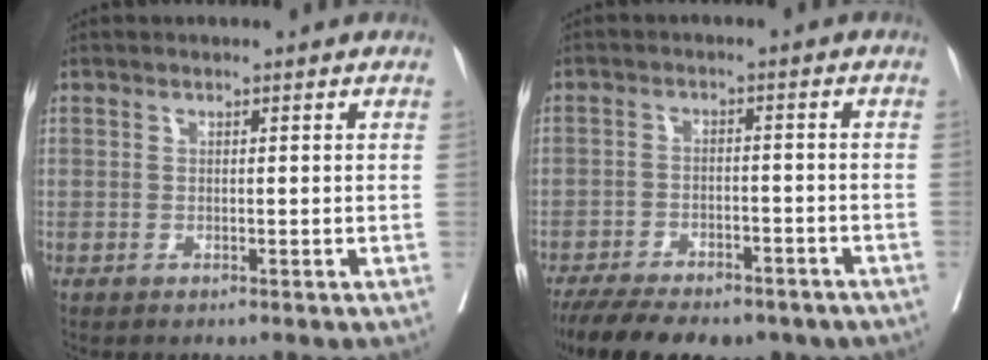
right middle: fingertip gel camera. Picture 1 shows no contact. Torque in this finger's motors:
{"motor_torque": [0.77, -1.20, 0.26, 0.12]}